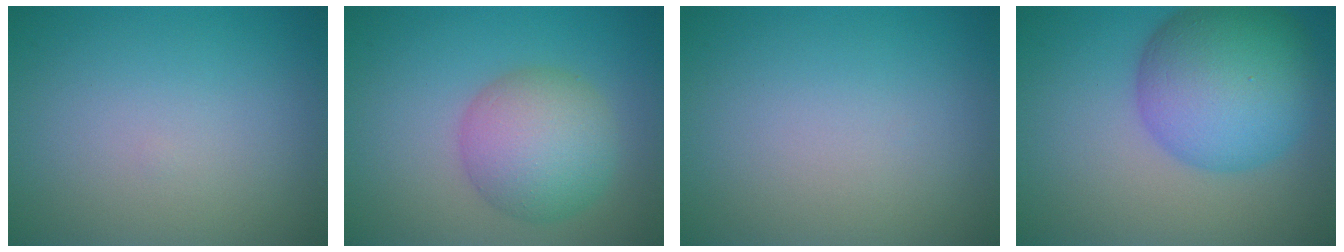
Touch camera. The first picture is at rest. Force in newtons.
{"total": 6.1, "press": 6.1, "slide": 0.2}
{"total": 0.0}
{"total": 10.0, "press": 10.0, "slide": 0.4}